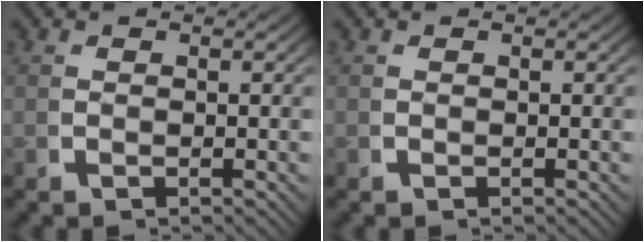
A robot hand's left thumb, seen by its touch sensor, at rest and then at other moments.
{"total": 0.0}